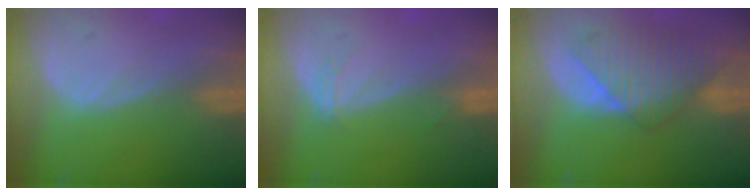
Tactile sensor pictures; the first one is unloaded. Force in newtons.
{"total": 1.5, "press": 1.4, "slide": 0.3}
{"total": 8.8, "press": 8.0, "slide": 3.5}